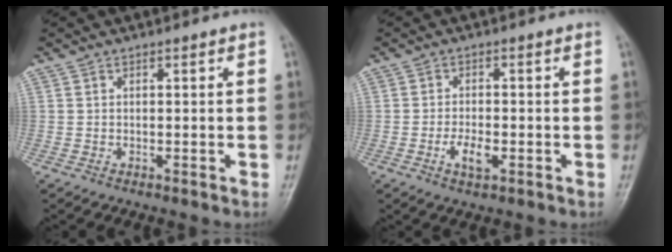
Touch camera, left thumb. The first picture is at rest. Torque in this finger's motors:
{"motor_torque": [0.03, 0.03, -0.01, -0.03, 0.00]}